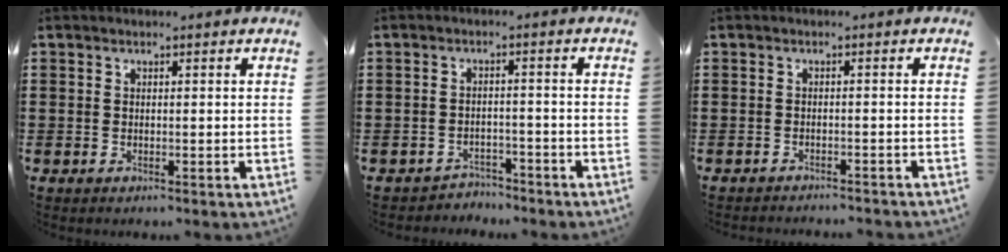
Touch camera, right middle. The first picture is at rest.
{"total": 2.6, "force": [-2.5, 0.5, -0.2], "torque": [-0.006, 0.000, -0.055]}
{"total": 1.2, "force": [-1.2, -0.1, 0.2], "torque": [-0.004, 0.001, -0.024]}